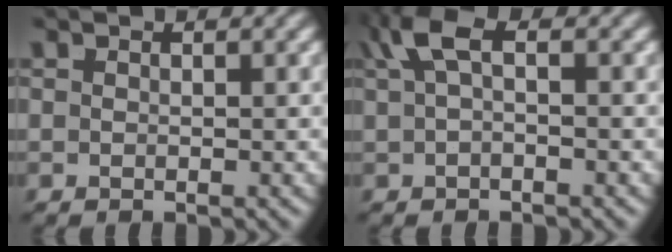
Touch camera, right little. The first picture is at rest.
{"total": 3.0, "force": [1.2, 0.6, 2.7], "torque": [-0.060, 0.006, 0.028]}